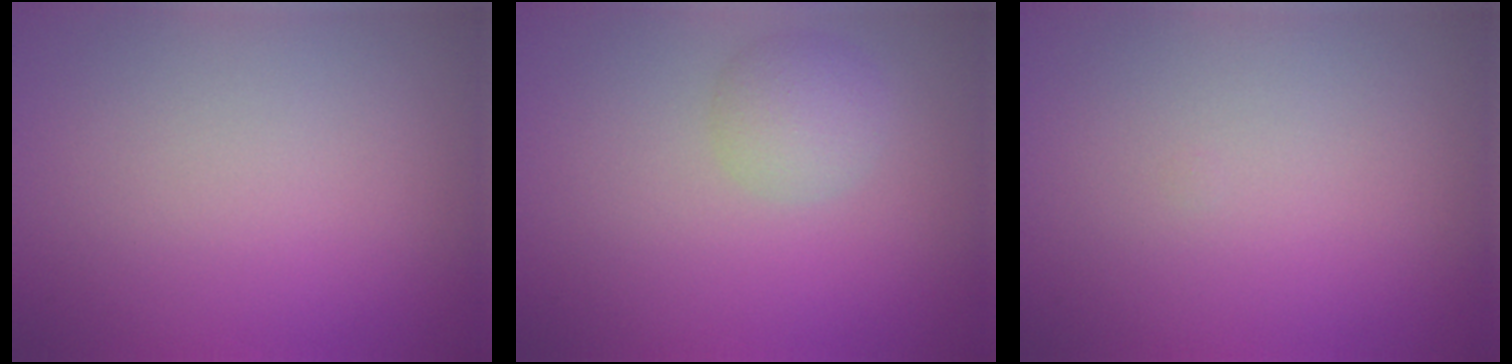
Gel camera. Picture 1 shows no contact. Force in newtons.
{"total": 2.6, "press": 2.6, "slide": 0.1}
{"total": 0.0}